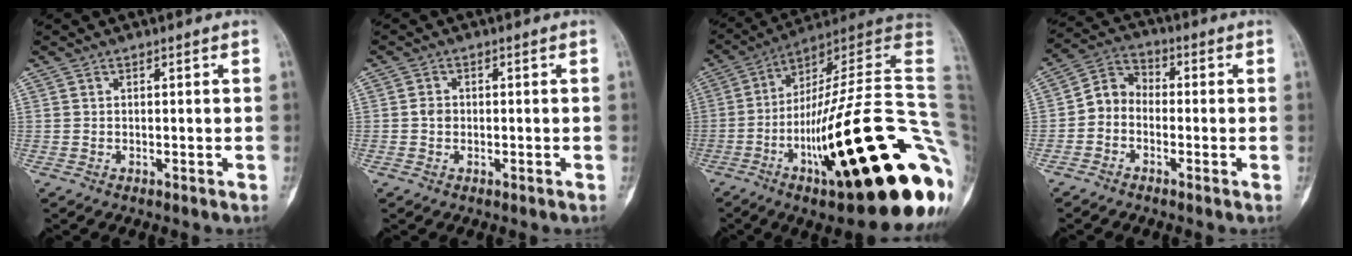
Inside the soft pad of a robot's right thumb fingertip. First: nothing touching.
{"total": 1.5, "force": [-0.3, 1.2, 0.9], "torque": [-0.011, 0.004, -0.008]}
{"total": 36.4, "force": [-9.9, 7.6, 34.2], "torque": [-0.407, 0.057, -0.155]}
{"total": 5.7, "force": [-1.7, 4.6, 2.9], "torque": [-0.035, 0.028, -0.049]}